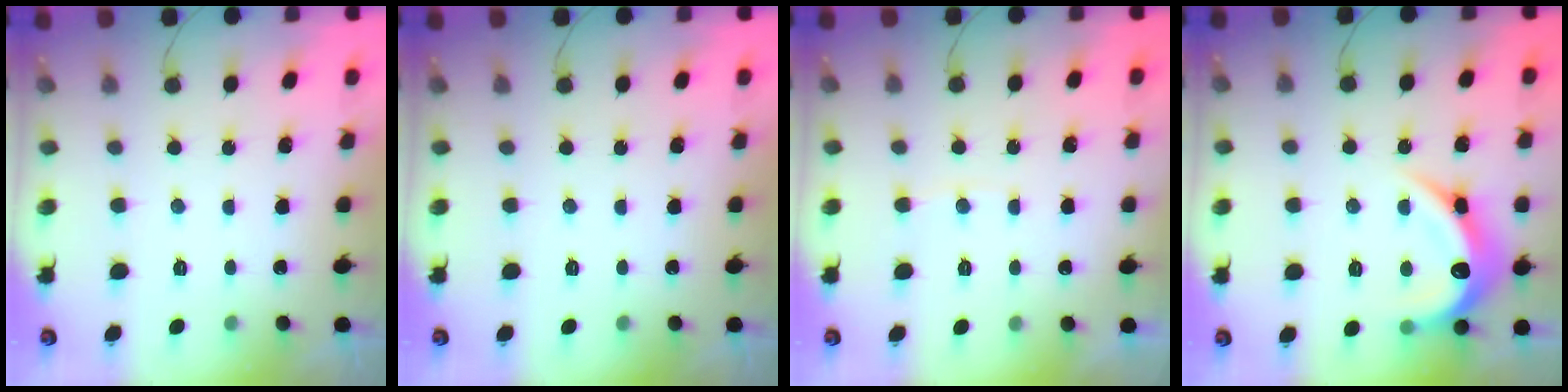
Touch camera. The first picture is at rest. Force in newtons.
{"total": 0.0}
{"total": 2.8, "press": 2.7, "slide": 0.3}
{"total": 15.0, "press": 15.0, "slide": 0.3}